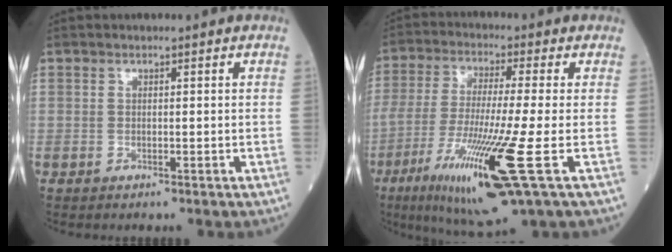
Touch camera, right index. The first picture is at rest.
{"total": 15.8, "force": [-6.1, -0.4, 14.6], "torque": [-0.305, -0.047, -0.113]}